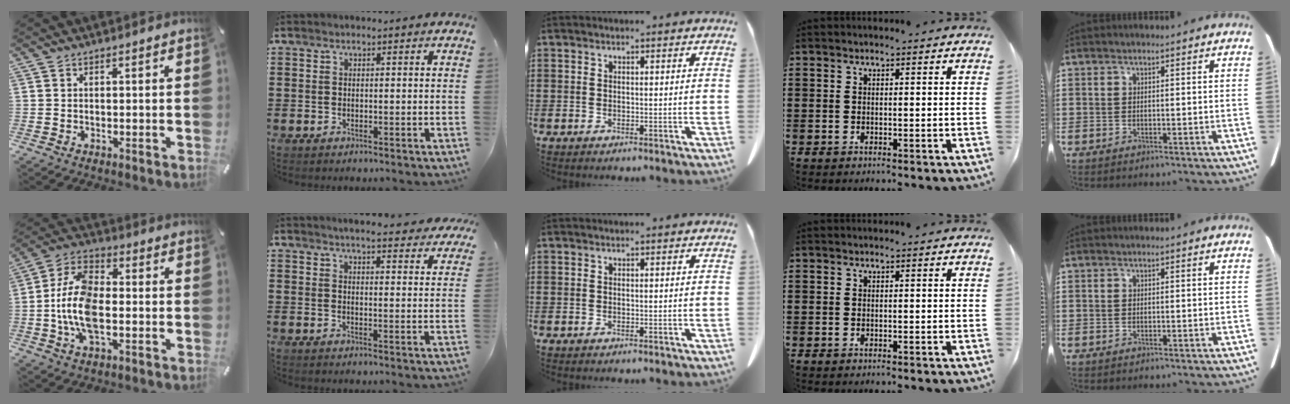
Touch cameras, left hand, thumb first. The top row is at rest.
{"thumb": {"total": 13.1, "force": [-2.2, 7.1, 10.8], "torque": [-0.228, 0.004, -0.036]}, "index": {"total": 4.3, "force": [4.2, -0.4, 1.1], "torque": [-0.036, -0.019, 0.073]}}